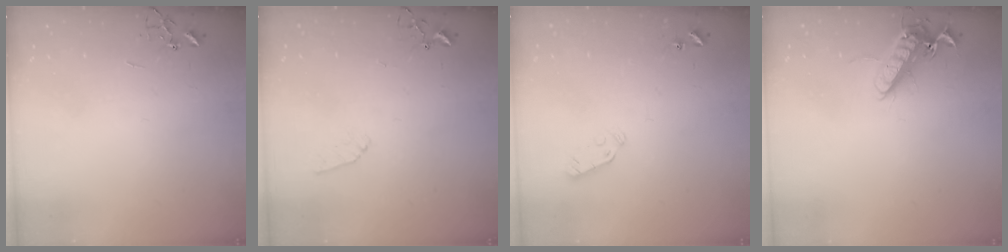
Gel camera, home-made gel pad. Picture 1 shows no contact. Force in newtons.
{"total": 6.6, "press": 6.5, "slide": 0.7}
{"total": 3.9, "press": 3.8, "slide": 0.9}
{"total": 13.5, "press": 13.5, "slide": 1.2}